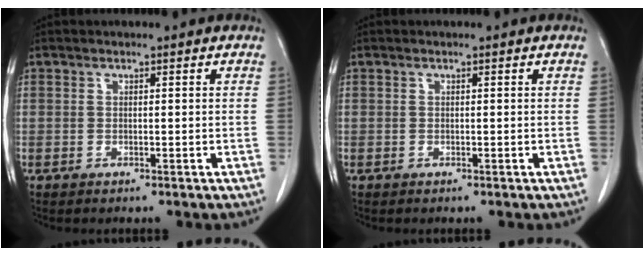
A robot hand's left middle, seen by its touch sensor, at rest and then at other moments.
{"total": 0.0}